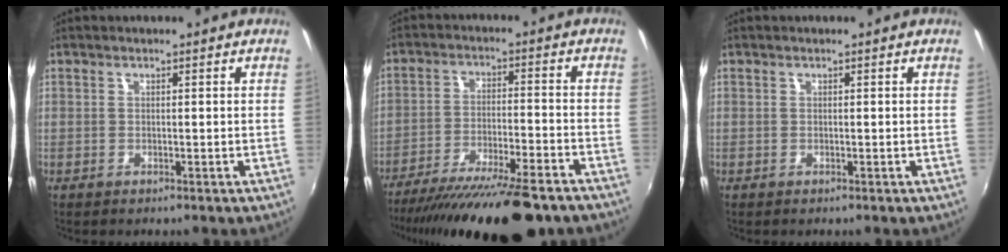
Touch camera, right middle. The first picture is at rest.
{"total": 20.9, "force": [-17.0, 3.6, 11.5], "torque": [-0.212, -0.048, -0.259]}
{"total": 0.0}